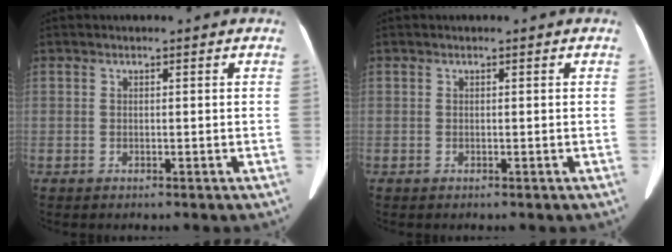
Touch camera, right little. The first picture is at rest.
{"total": 0.0}